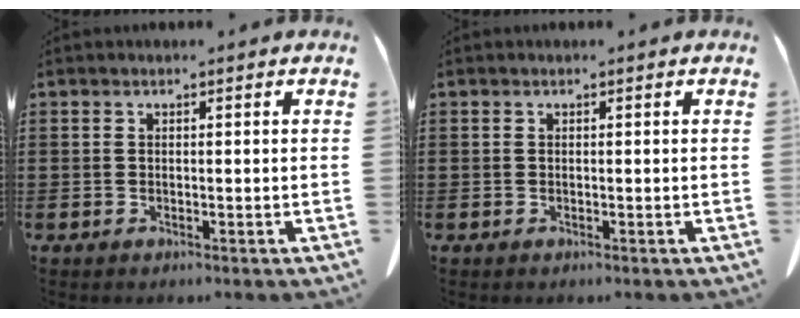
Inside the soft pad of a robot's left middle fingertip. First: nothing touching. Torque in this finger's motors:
{"motor_torque": [0.17, -0.39, 0.04, 0.01]}